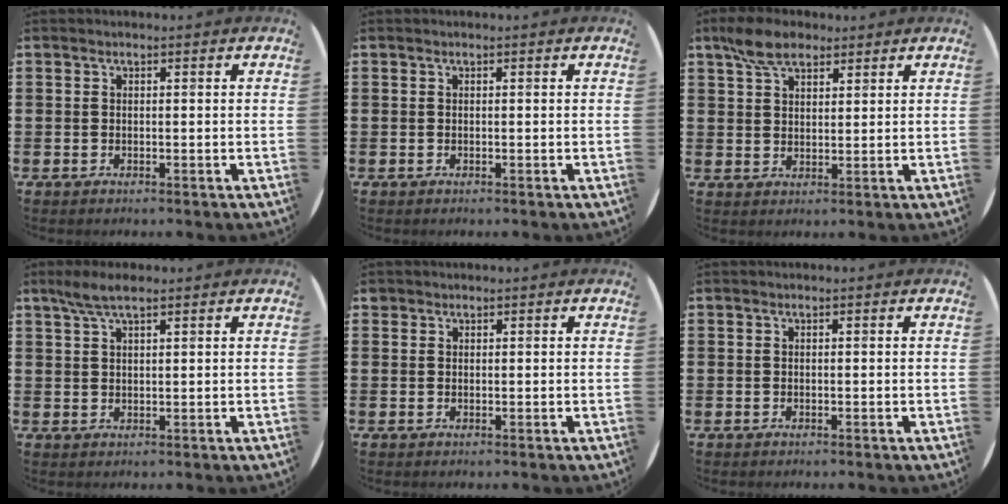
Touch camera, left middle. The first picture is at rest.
{"total": 0.0}
{"total": 5.7, "force": [4.2, 2.8, 2.6], "torque": [-0.054, 0.002, 0.079]}
{"total": 3.5, "force": [2.6, 0.7, 2.3], "torque": [-0.050, 0.005, 0.046]}
{"total": 0.7, "force": [0.6, 0.3, 0.0], "torque": [-0.001, 0.002, 0.012]}
{"total": 0.0}